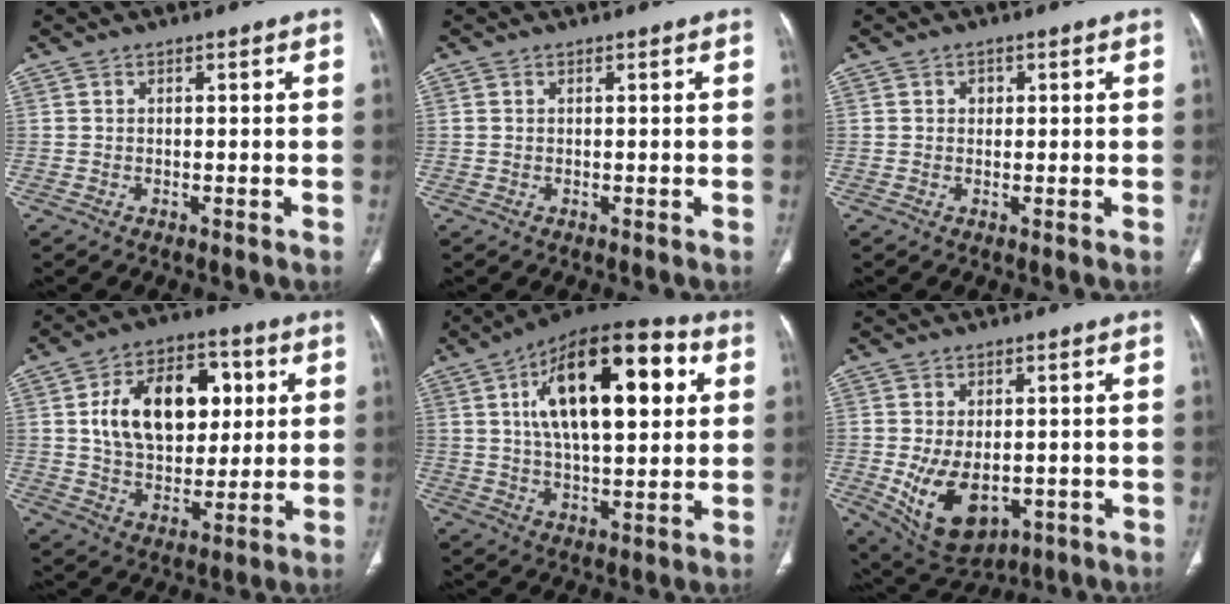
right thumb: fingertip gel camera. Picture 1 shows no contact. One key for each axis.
{"total": 0.0}
{"total": 1.3, "fx": 0.4, "fy": 1.2, "fz": 0.5, "tx": 0.001, "ty": 0.001, "tz": 0.004}
{"total": 19.2, "fx": 4.2, "fy": 12.4, "fz": 14.0, "tx": -0.185, "ty": 0.004, "tz": 0.075}
{"total": 23.1, "fx": 6.3, "fy": 10.3, "fz": 19.7, "tx": -0.286, "ty": 0.005, "tz": 0.093}
{"total": 11.8, "fx": -2.5, "fy": 7.3, "fz": 8.9, "tx": -0.135, "ty": -0.007, "tz": -0.016}